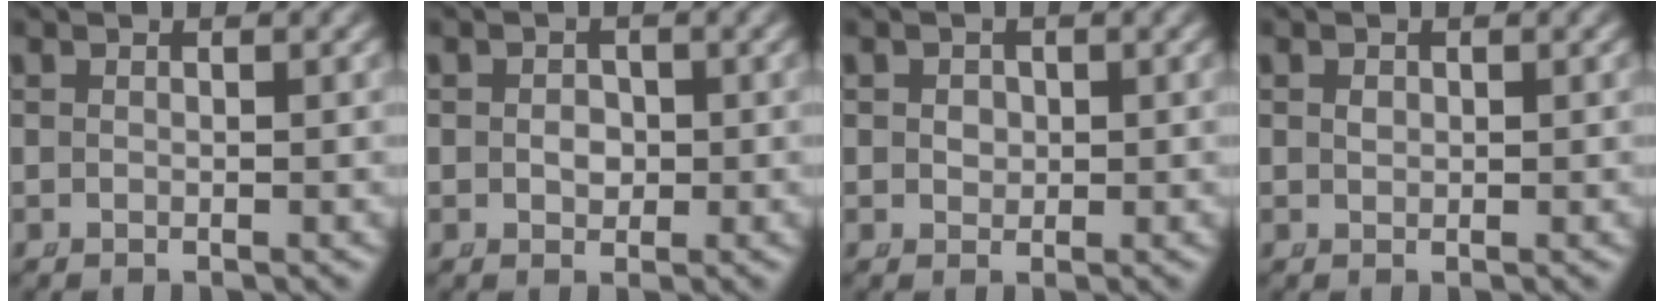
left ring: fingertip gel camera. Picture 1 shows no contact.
{"total": 1.2, "force": [-0.2, 1.0, 0.6], "torque": [-0.012, -0.009, 0.002]}
{"total": 1.2, "force": [0.2, 1.1, 0.5], "torque": [-0.009, -0.008, 0.011]}
{"total": 0.0}